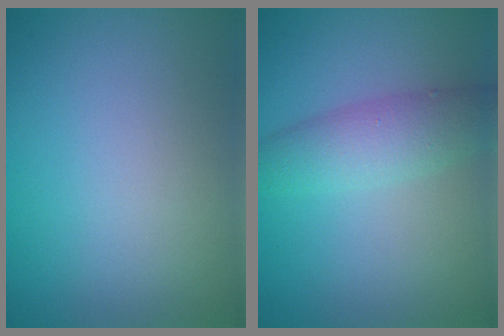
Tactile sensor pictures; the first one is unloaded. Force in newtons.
{"total": 3.9, "press": 3.9, "slide": 0.0}